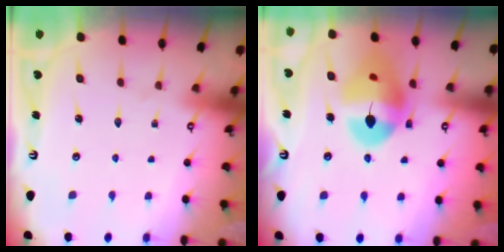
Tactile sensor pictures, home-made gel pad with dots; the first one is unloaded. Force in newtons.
{"total": 16.3, "press": 16.1, "slide": 2.3}